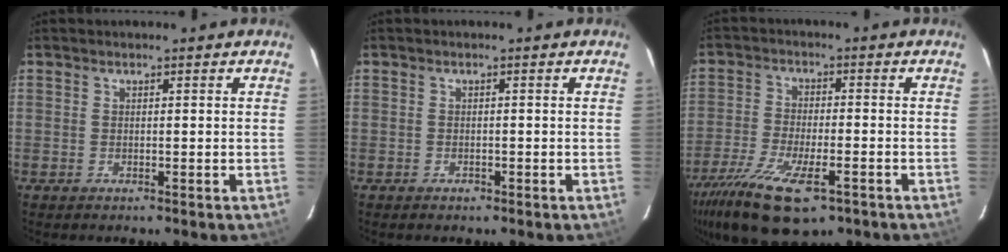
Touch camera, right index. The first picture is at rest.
{"total": 1.0, "force": [-0.7, 0.7, 0.2], "torque": [-0.004, 0.001, -0.009]}
{"total": 15.0, "force": [-9.4, 5.4, 10.5], "torque": [-0.230, -0.046, -0.169]}